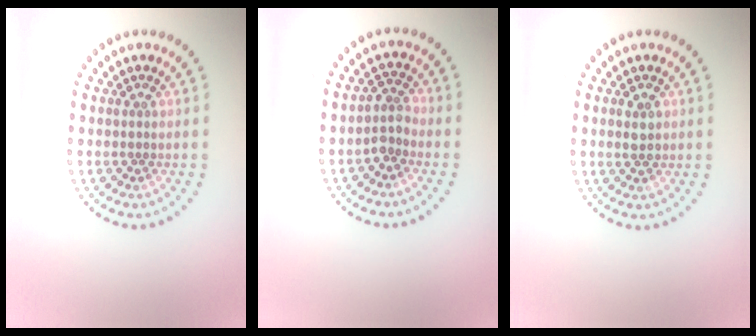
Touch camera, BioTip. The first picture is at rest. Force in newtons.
{"total": 1.9, "press": 1.5, "slide": 1.2}
{"total": 1.5, "press": 1.5, "slide": 0.1}